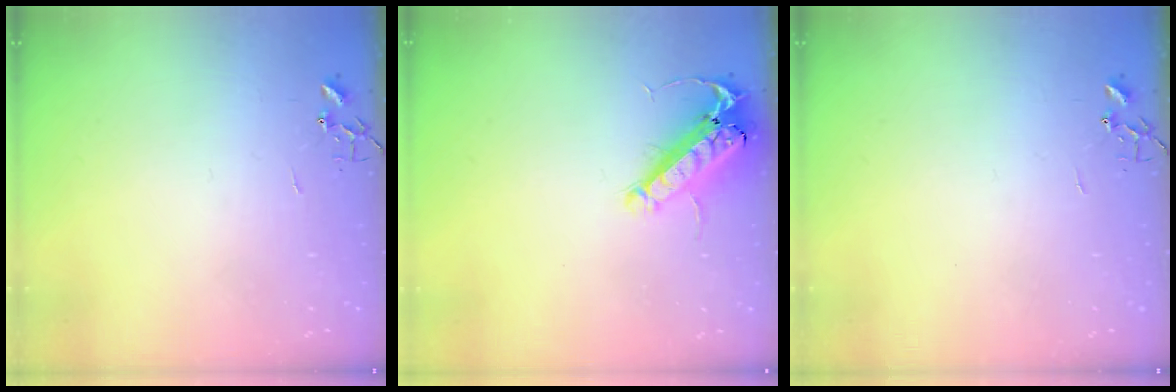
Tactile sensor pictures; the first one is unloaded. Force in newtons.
{"total": 15.2, "press": 15.0, "slide": 2.7}
{"total": 0.0}